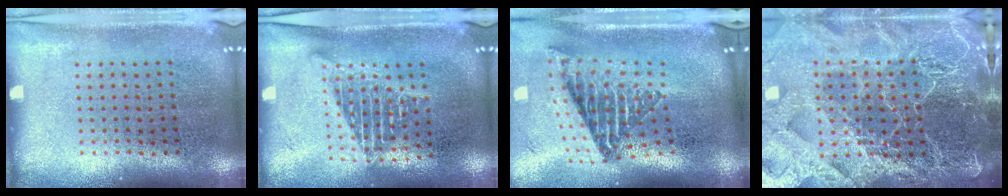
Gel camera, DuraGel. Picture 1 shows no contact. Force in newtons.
{"total": 1.6, "press": 1.3, "slide": 0.9}
{"total": 2.5, "press": 1.6, "slide": 1.9}
{"total": 5.5, "press": 4.8, "slide": 2.6}